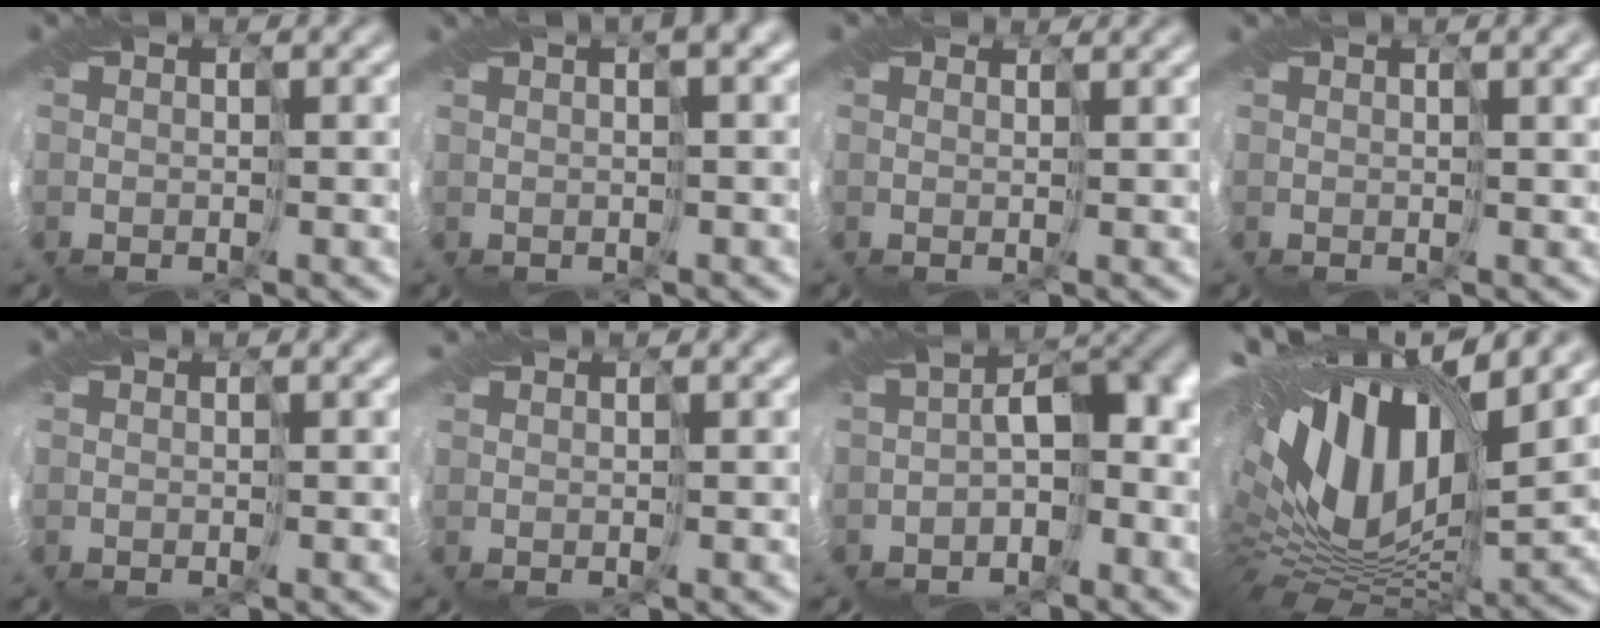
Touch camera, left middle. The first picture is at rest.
{"total": 3.2, "force": [1.7, 0.6, 2.7], "torque": [-0.042, 0.014, 0.020]}
{"total": 2.2, "force": [2.0, 0.7, 0.6], "torque": [-0.014, 0.004, 0.019]}
{"total": 3.0, "force": [1.2, 0.9, 2.6], "torque": [-0.027, 0.008, 0.014]}
{"total": 0.0}
{"total": 0.7, "force": [0.6, -0.3, -0.2], "torque": [0.000, 0.006, 0.012]}
{"total": 6.6, "force": [-1.5, 3.6, 5.3], "torque": [-0.061, 0.014, -0.035]}
{"total": 17.1, "force": [6.0, 8.6, 13.5], "torque": [-0.266, 0.037, 0.088]}